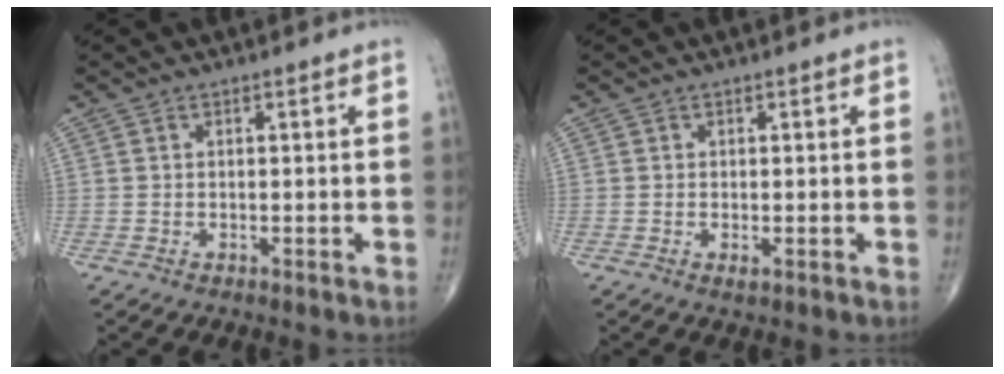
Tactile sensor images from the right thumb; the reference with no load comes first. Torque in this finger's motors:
{"motor_torque": [-0.09, 0.22, -0.34, 0.02, 0.03]}